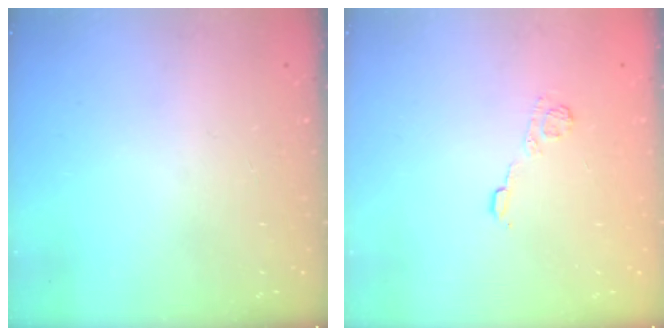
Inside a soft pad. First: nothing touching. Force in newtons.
{"total": 5.2, "press": 4.9, "slide": 1.5}